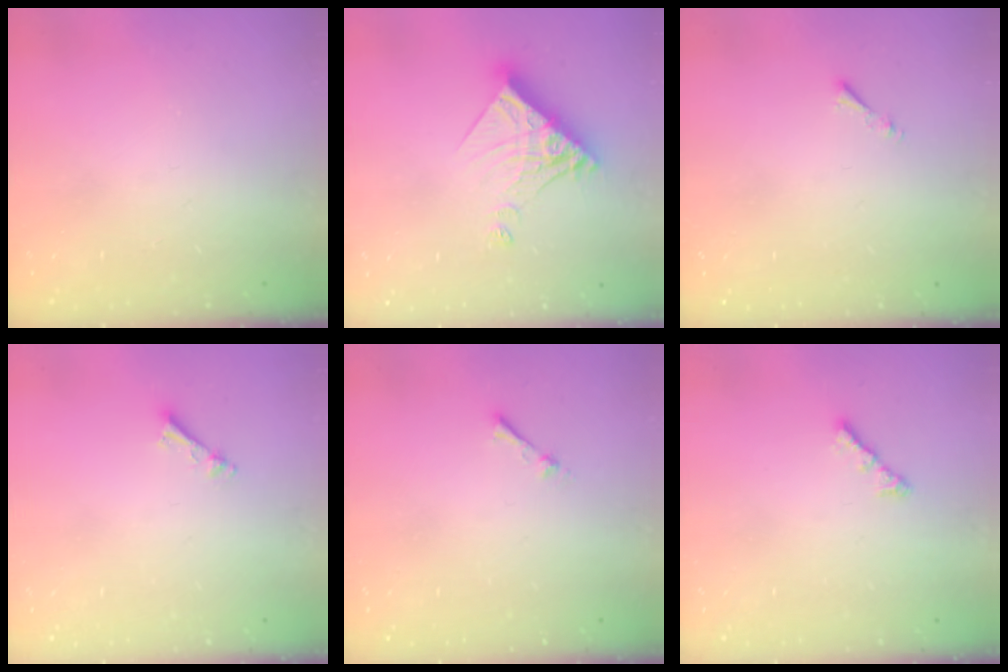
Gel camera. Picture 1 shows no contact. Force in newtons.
{"total": 13.9, "press": 13.9, "slide": 1.1}
{"total": 0.8, "press": 0.7, "slide": 0.3}
{"total": 3.3, "press": 3.3, "slide": 0.1}
{"total": 1.7, "press": 1.7, "slide": 0.2}
{"total": 3.0, "press": 2.9, "slide": 0.6}